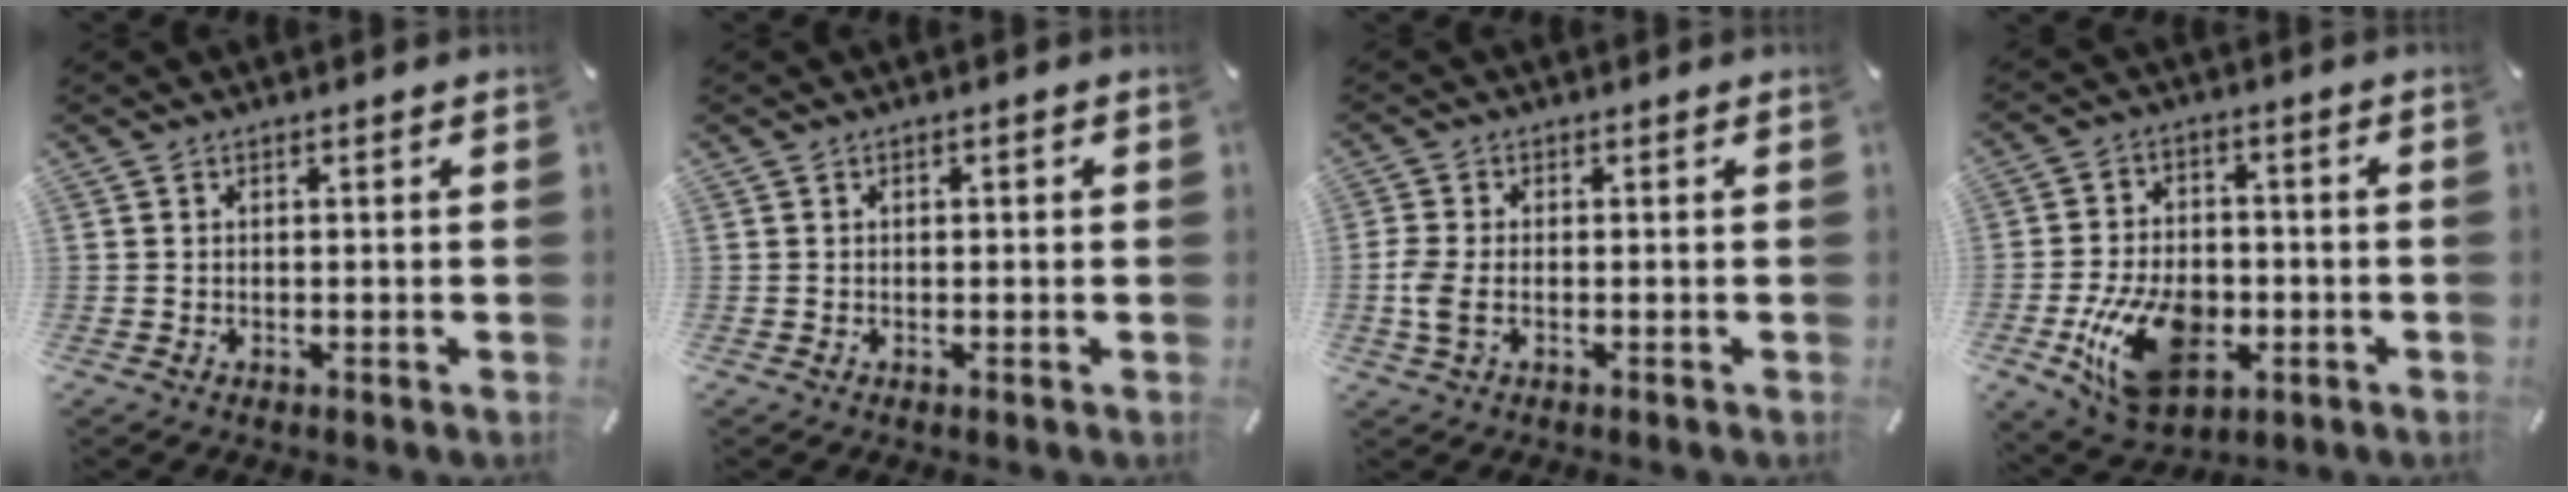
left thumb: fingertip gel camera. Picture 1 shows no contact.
{"total": 0.6, "force": [-0.1, 0.4, 0.4], "torque": [-0.008, 0.002, -0.003]}
{"total": 4.7, "force": [-0.8, 2.5, 3.8], "torque": [-0.090, -0.003, -0.017]}
{"total": 16.6, "force": [-4.7, 11.1, 11.4], "torque": [-0.221, 0.011, -0.076]}